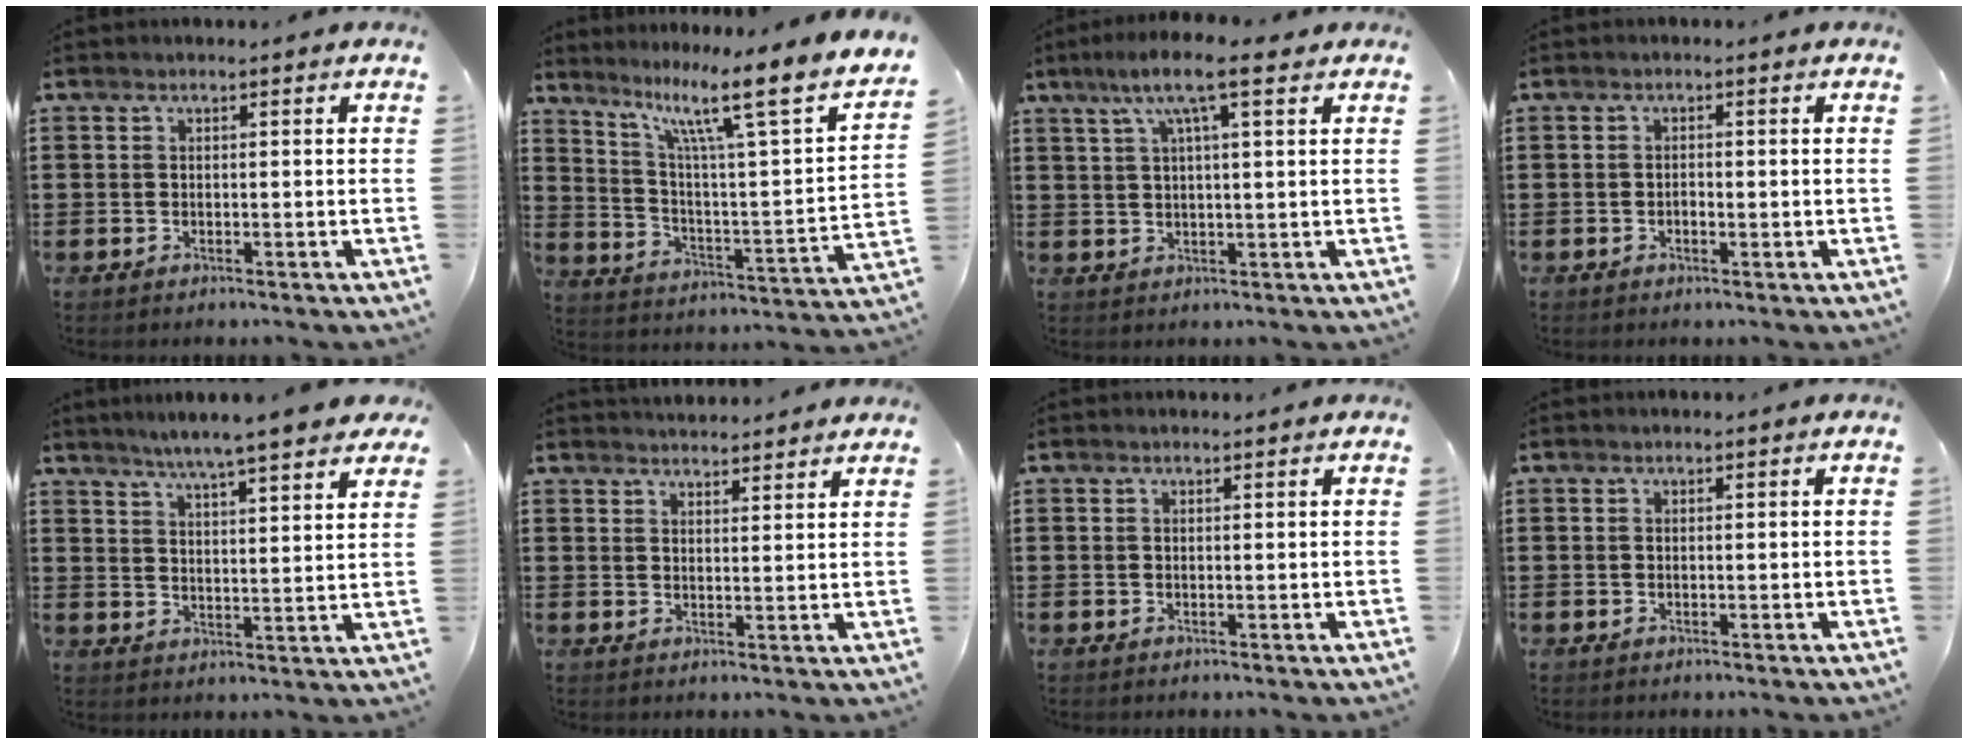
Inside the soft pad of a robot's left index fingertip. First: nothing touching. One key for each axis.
{"total": 10.8, "fx": 7.5, "fy": 0.4, "fz": 7.8, "tx": -0.153, "ty": -0.065, "tz": 0.105}
{"total": 7.8, "fx": 4.5, "fy": 1.2, "fz": 6.3, "tx": -0.127, "ty": 0.003, "tz": 0.074}
{"total": 0.8, "fx": -0.3, "fy": 0.4, "fz": 0.6, "tx": -0.013, "ty": -0.002, "tz": -0.005}
{"total": 4.9, "fx": 4.6, "fy": -0.5, "fz": 1.8, "tx": -0.055, "ty": -0.022, "tz": 0.076}
{"total": 2.8, "fx": 2.8, "fy": 0.0, "fz": -0.2, "tx": -0.004, "ty": -0.007, "tz": 0.054}
{"total": 0.0}
{"total": 0.0}